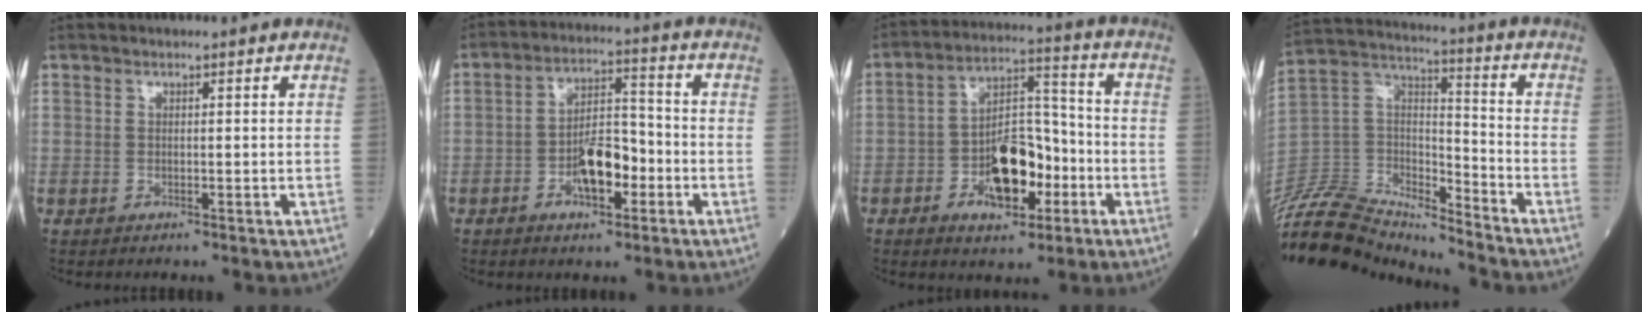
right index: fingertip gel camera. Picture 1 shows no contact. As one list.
[{"total": 8.0, "force": [-2.9, 3.1, 6.8], "torque": [-0.123, 0.013, -0.049]}, {"total": 11.0, "force": [-4.1, 5.0, 8.9], "torque": [-0.159, 0.017, -0.064]}, {"total": 18.6, "force": [-18.0, 2.7, 3.9], "torque": [-0.077, 0.041, -0.326]}]